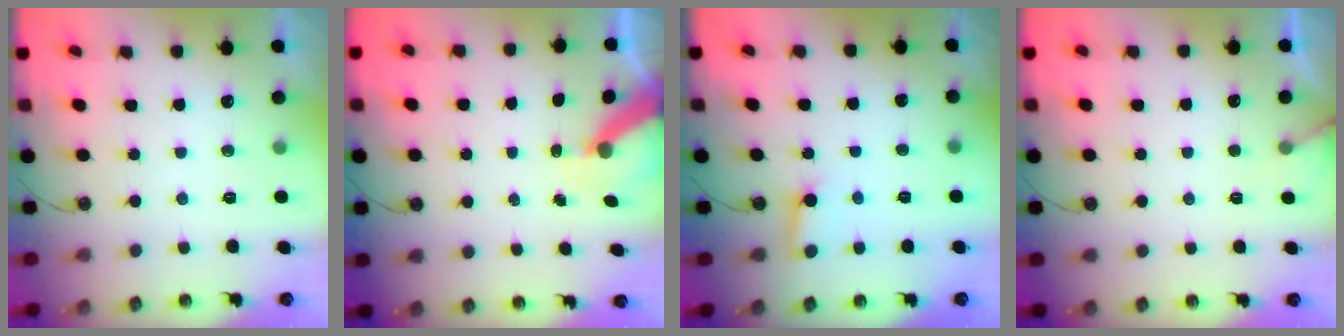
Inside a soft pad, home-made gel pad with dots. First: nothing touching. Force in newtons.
{"total": 7.5, "press": 7.5, "slide": 0.7}
{"total": 2.6, "press": 2.6, "slide": 0.4}
{"total": 4.0, "press": 4.0, "slide": 0.3}